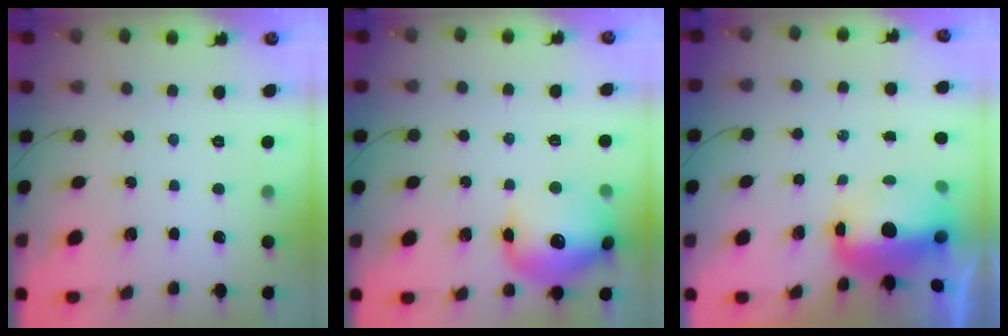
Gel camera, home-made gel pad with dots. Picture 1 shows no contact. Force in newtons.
{"total": 17.1, "press": 17.1, "slide": 1.3}
{"total": 6.9, "press": 6.9, "slide": 1.0}